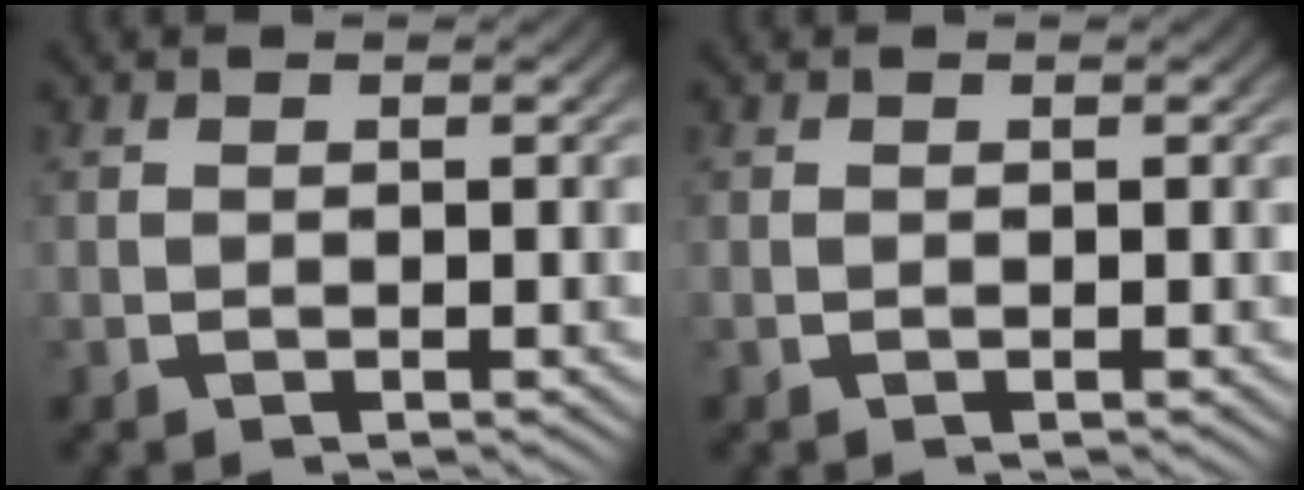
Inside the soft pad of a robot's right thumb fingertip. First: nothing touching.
{"total": 0.0}